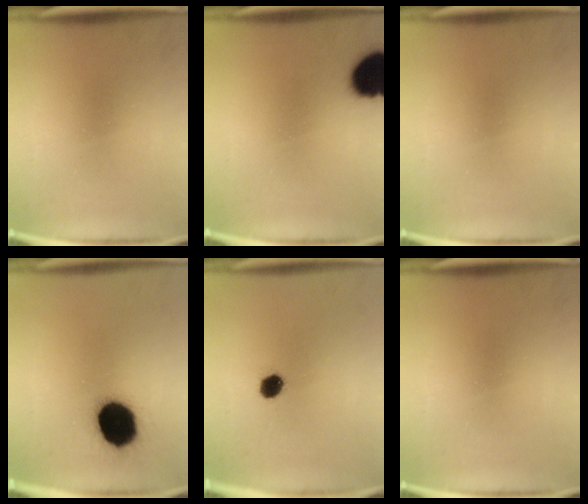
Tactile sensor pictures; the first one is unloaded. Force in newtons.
{"total": 12.6}
{"total": 0.0}
{"total": 16.9}
{"total": 4.3}
{"total": 0.0}